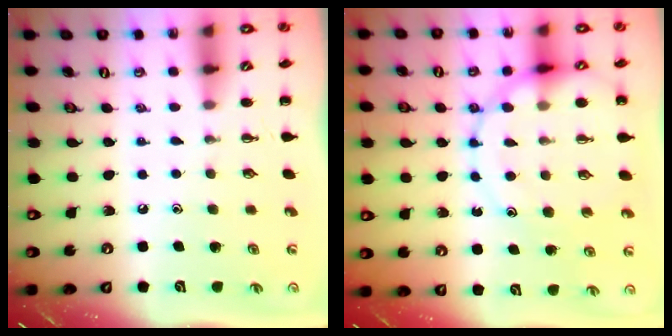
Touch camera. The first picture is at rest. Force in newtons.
{"total": 14.4, "press": 14.2, "slide": 2.3}